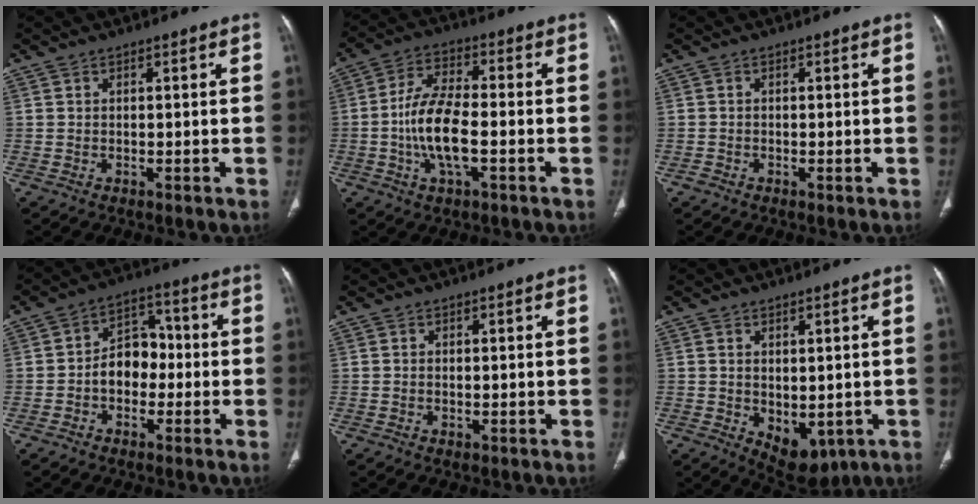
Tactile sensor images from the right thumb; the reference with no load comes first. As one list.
[{"total": 10.8, "force": [-2.4, 4.2, 9.6], "torque": [-0.192, 0.019, -0.050]}, {"total": 0.6, "force": [-0.4, 0.3, 0.3], "torque": [-0.004, 0.000, -0.011]}, {"total": 8.1, "force": [-1.4, 6.1, 5.2], "torque": [-0.044, 0.037, -0.037]}, {"total": 0.0}, {"total": 7.4, "force": [-1.5, 4.5, 5.6], "torque": [-0.058, -0.007, 0.002]}]